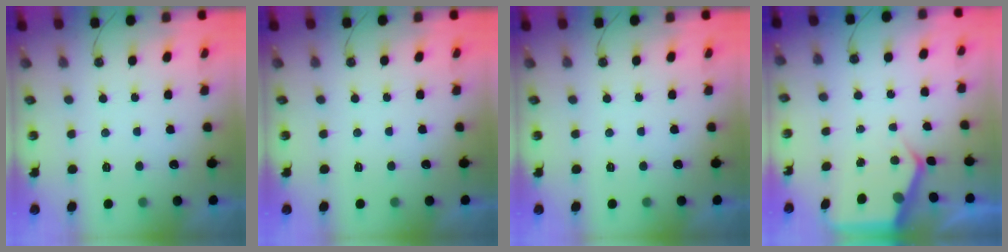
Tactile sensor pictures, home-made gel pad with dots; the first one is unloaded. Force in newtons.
{"total": 0.0}
{"total": 0.0}
{"total": 6.0, "press": 6.0, "slide": 0.5}